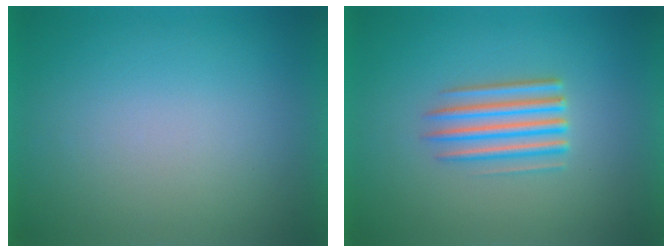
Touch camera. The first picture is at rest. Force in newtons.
{"total": 3.6}